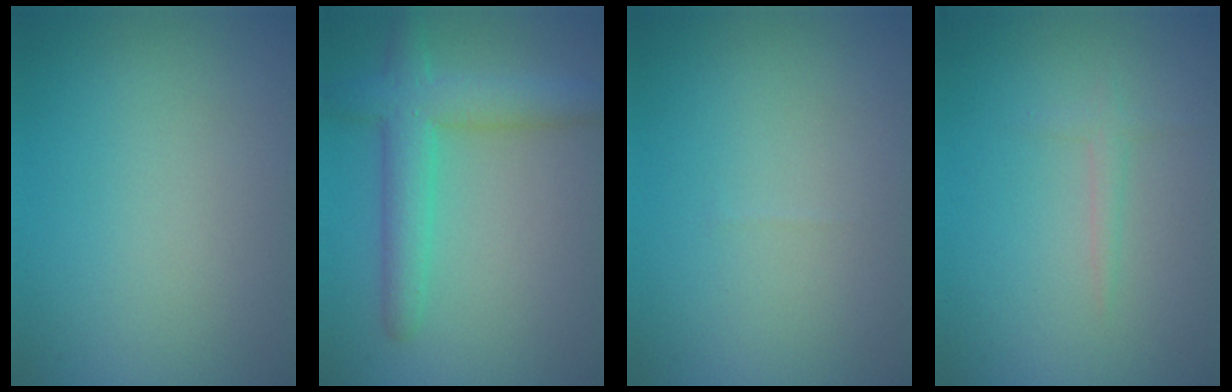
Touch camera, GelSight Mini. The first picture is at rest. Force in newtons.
{"total": 4.9, "press": 4.9, "slide": 0.3}
{"total": 0.0}
{"total": 1.3, "press": 1.3, "slide": 0.0}